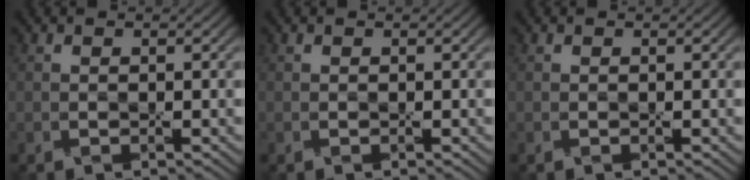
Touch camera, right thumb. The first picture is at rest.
{"total": 0.0}
{"total": 0.0}